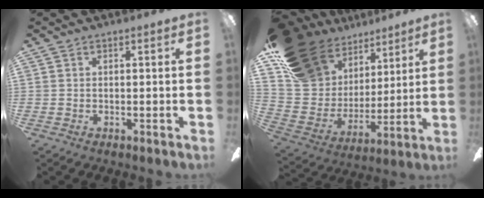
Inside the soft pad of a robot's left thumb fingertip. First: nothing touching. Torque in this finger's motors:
{"motor_torque": [1.26, 1.02, 1.27, -1.49, 0.45]}